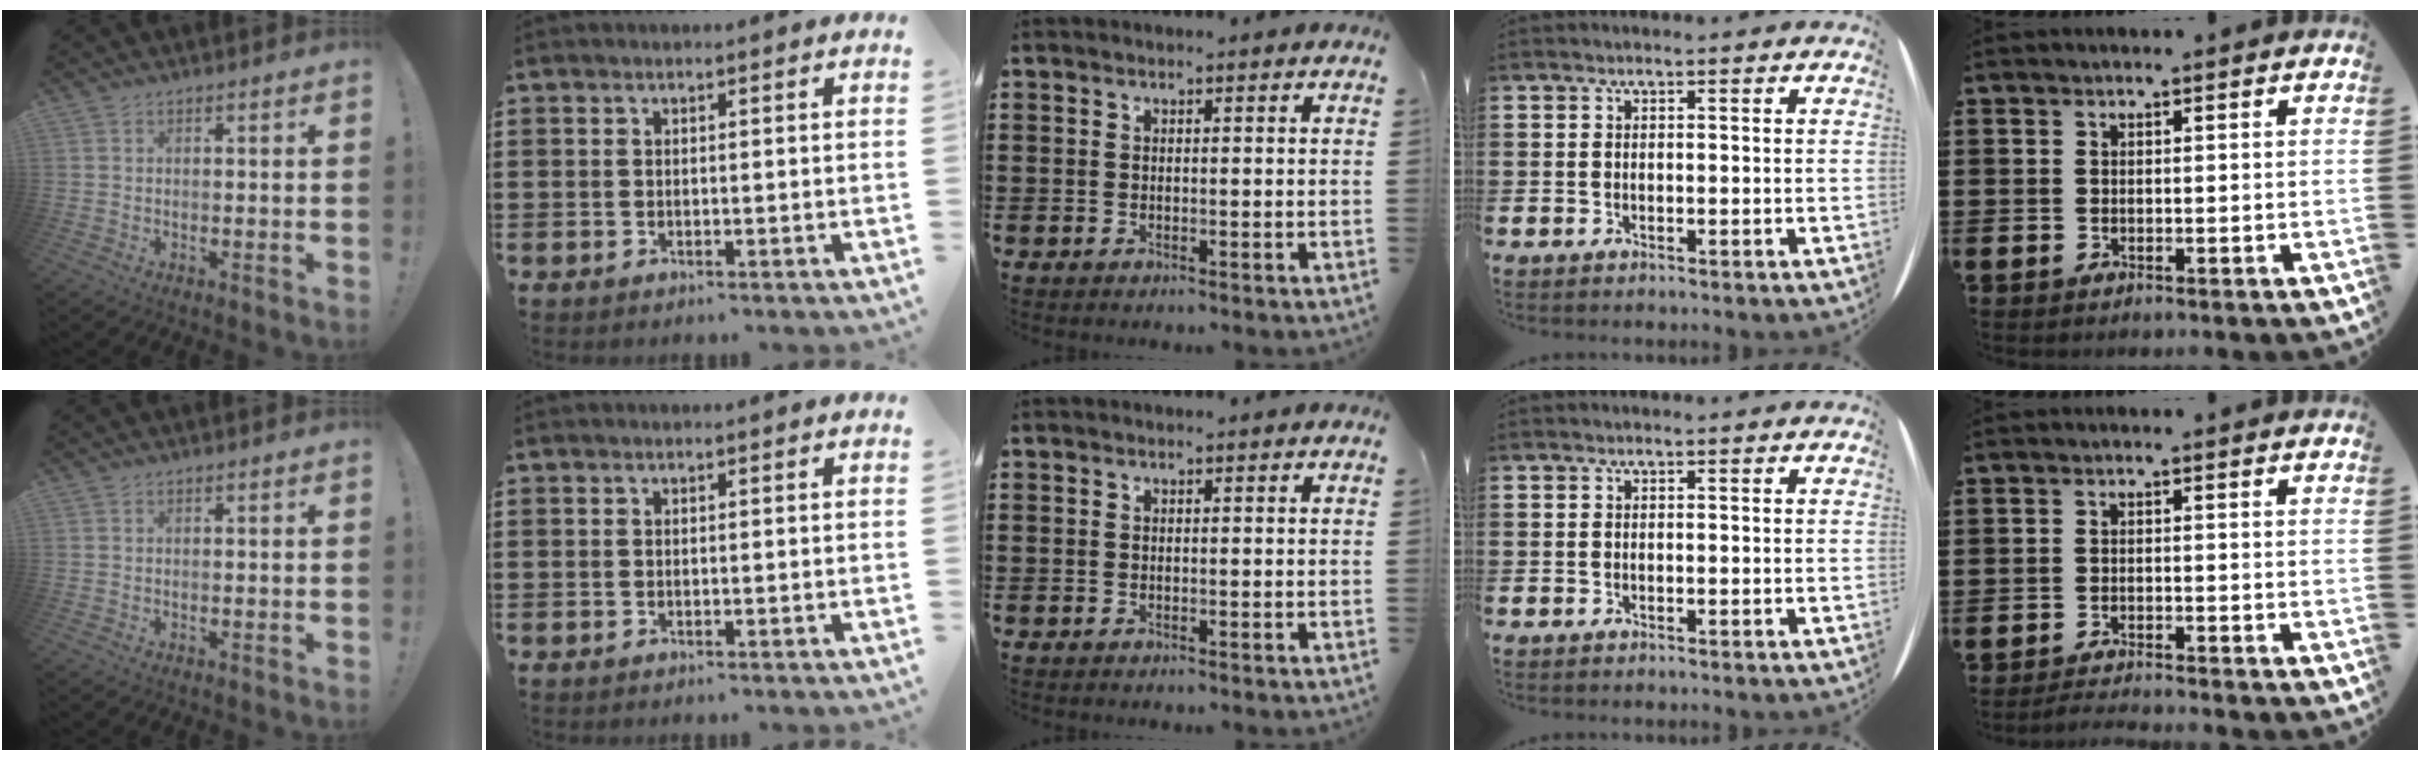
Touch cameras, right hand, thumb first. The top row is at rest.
{"little": {"total": 1.5, "force": [-1.5, -0.2, 0.2], "torque": [-0.004, 0.004, -0.030]}}